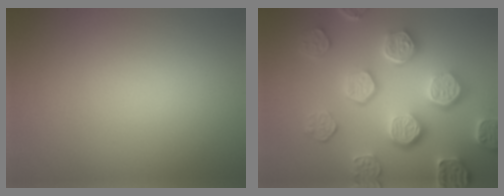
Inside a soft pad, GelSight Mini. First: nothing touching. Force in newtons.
{"total": 7.8, "press": 6.1, "slide": 5.0}